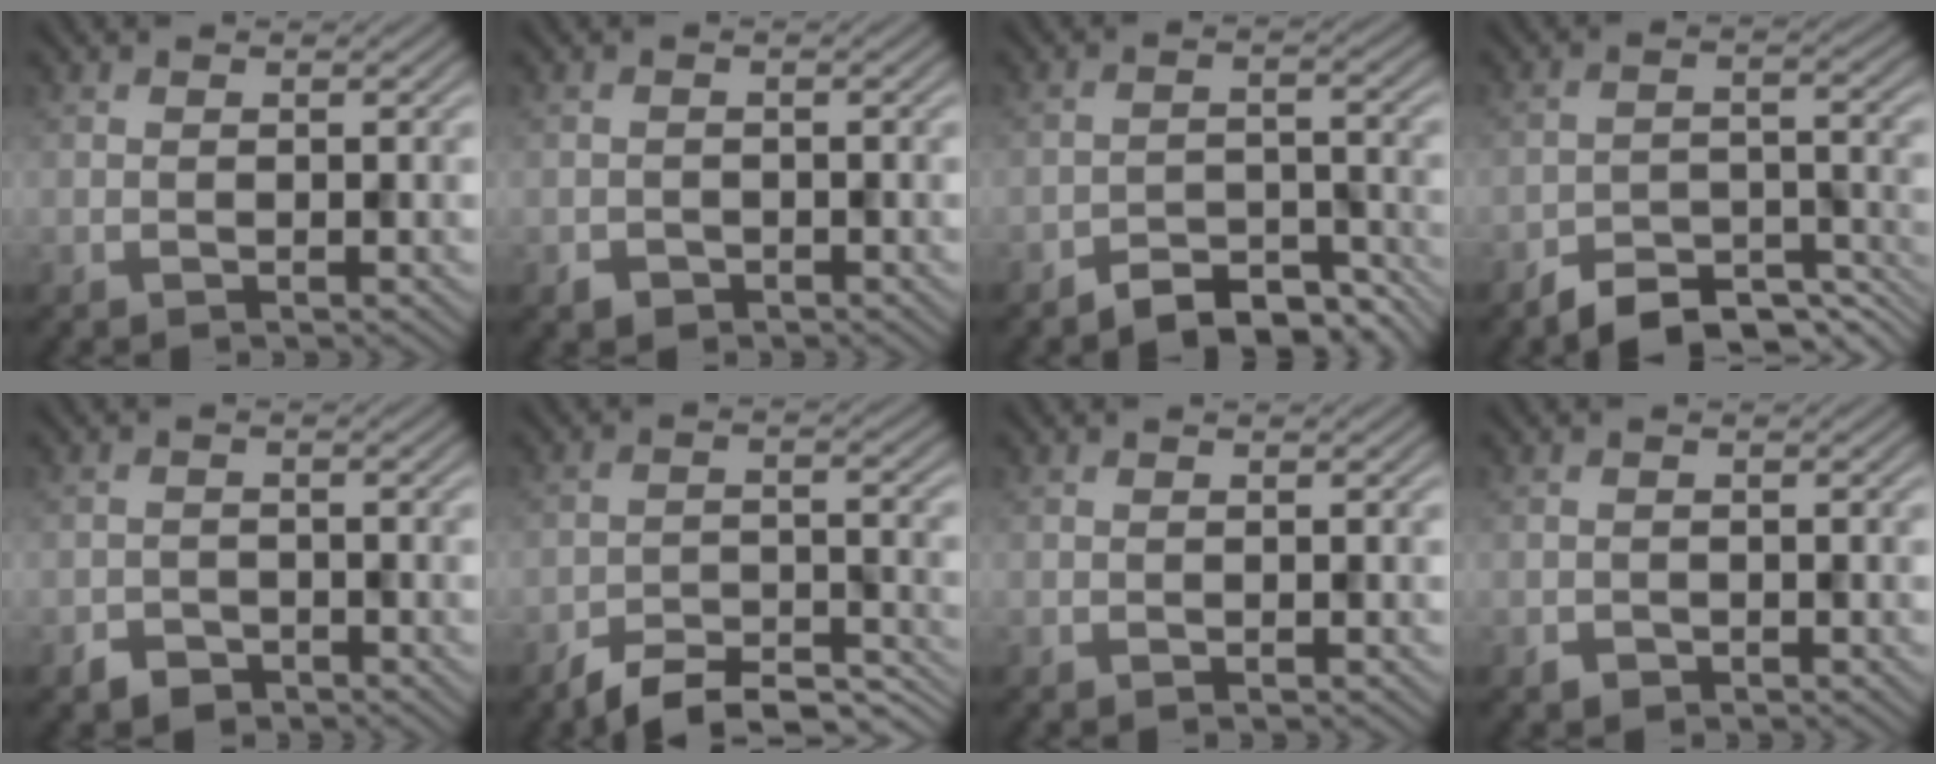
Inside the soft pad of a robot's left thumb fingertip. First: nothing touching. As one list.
[{"total": 1.4, "force": [-0.9, 1.0, 0.4], "torque": [-0.005, -0.004, -0.019]}, {"total": 5.6, "force": [-4.7, 1.9, 2.4], "torque": [-0.032, 0.001, -0.079]}, {"total": 6.8, "force": [-5.7, 2.3, 3.0], "torque": [-0.044, -0.004, -0.097]}, {"total": 2.4, "force": [-1.8, 1.4, 0.7], "torque": [-0.009, -0.002, -0.040]}, {"total": 7.2, "force": [-6.2, 1.9, 3.1], "torque": [-0.050, -0.003, -0.104]}, {"total": 0.0}, {"total": 1.0, "force": [-0.7, 0.7, 0.2], "torque": [-0.003, -0.003, -0.014]}]